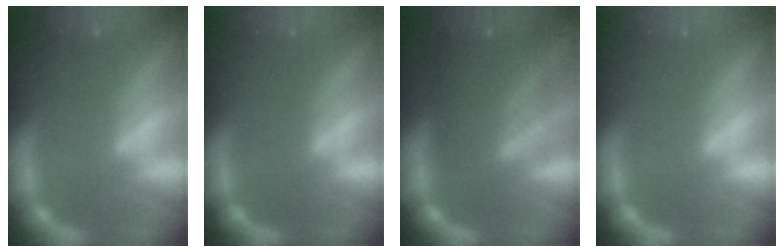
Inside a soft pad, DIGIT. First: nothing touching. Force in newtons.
{"total": 0.0}
{"total": 8.0}
{"total": 0.0}